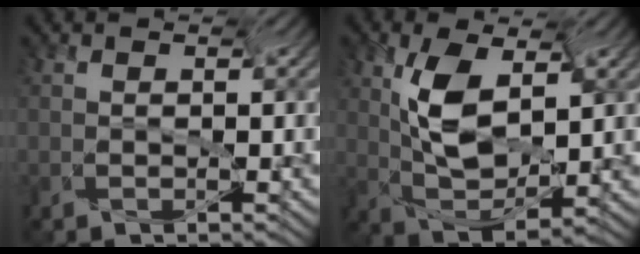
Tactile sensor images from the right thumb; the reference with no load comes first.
{"total": 7.4, "force": [-0.5, 4.4, 5.9], "torque": [-0.124, 0.007, 0.006]}